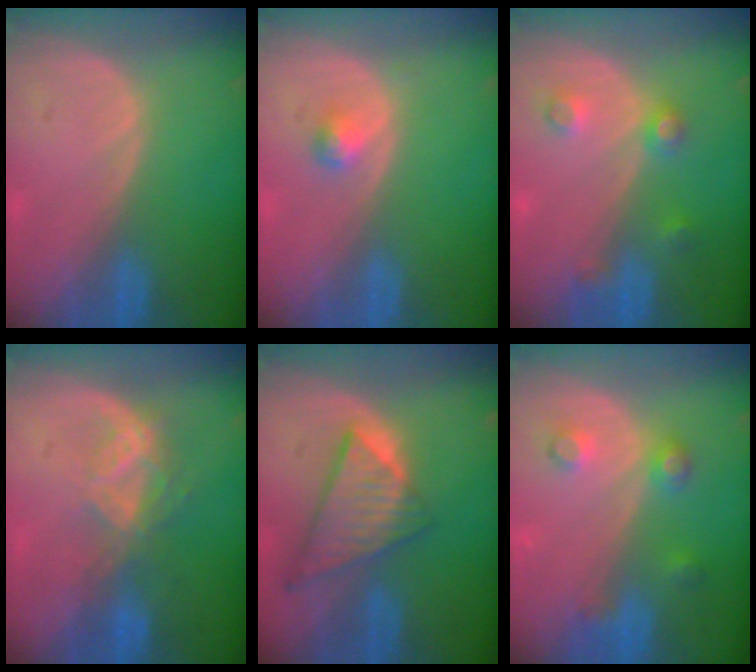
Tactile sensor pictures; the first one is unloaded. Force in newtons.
{"total": 1.7, "press": 1.7, "slide": 0.2}
{"total": 4.0, "press": 3.5, "slide": 1.9}
{"total": 6.7, "press": 5.7, "slide": 3.5}
{"total": 8.7, "press": 7.5, "slide": 4.5}
{"total": 3.9, "press": 3.9, "slide": 0.1}